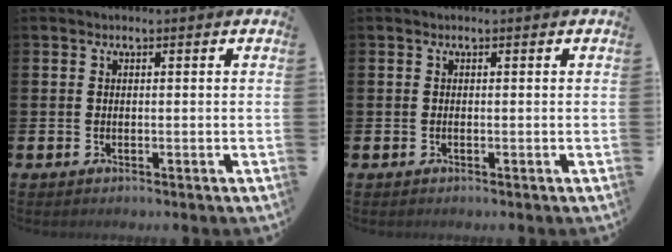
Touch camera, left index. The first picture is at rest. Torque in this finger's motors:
{"motor_torque": [0.16, 0.03, -0.02, -0.01]}